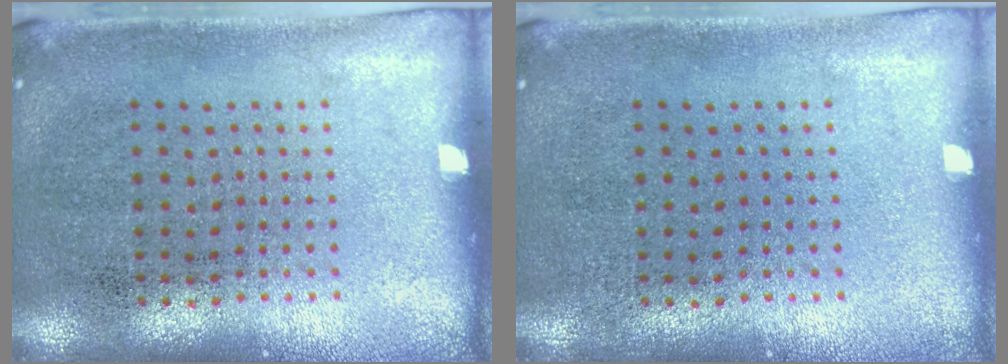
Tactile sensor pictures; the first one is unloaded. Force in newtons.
{"total": 0.0}